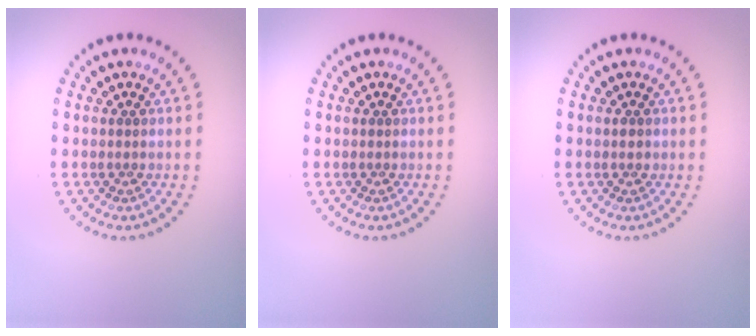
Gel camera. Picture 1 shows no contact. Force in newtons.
{"total": 0.0}
{"total": 0.8, "press": 0.8, "slide": 0.1}